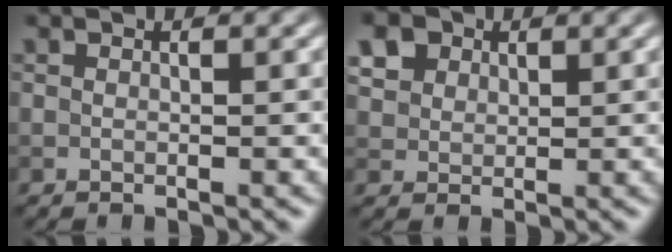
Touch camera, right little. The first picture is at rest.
{"total": 5.4, "force": [2.8, 3.9, 2.5], "torque": [-0.088, 0.016, 0.053]}